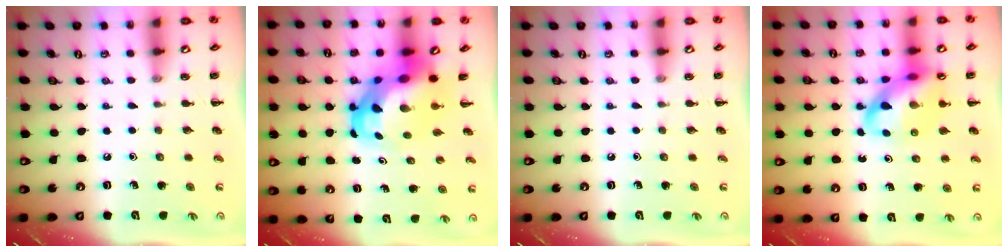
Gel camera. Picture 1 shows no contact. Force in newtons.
{"total": 9.4, "press": 9.1, "slide": 2.6}
{"total": 0.0}
{"total": 15.2, "press": 14.6, "slide": 3.9}